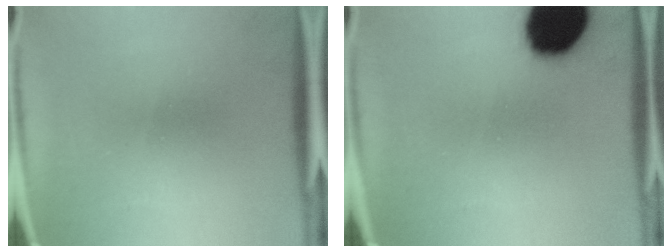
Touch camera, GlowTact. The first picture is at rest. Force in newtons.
{"total": 19.7}